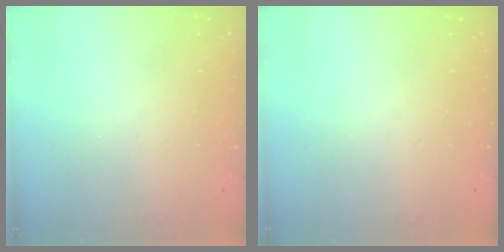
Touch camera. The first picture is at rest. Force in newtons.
{"total": 0.0}